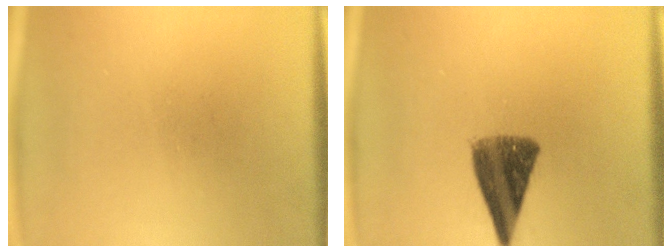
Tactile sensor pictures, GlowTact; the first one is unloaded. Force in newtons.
{"total": 9.0}